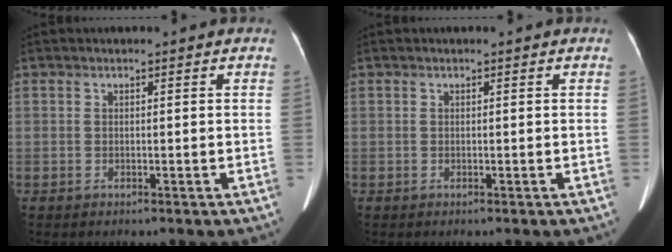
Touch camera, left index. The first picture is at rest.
{"total": 0.0}